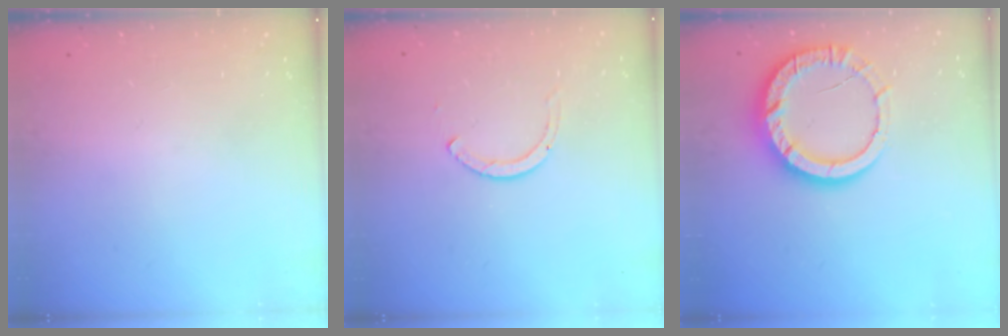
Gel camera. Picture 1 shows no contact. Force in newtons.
{"total": 2.0, "press": 1.9, "slide": 0.3}
{"total": 12.0, "press": 11.9, "slide": 1.0}